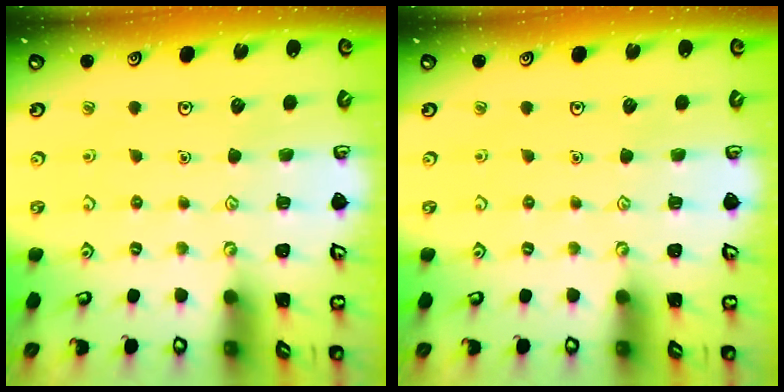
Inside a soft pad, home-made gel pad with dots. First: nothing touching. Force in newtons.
{"total": 0.0}